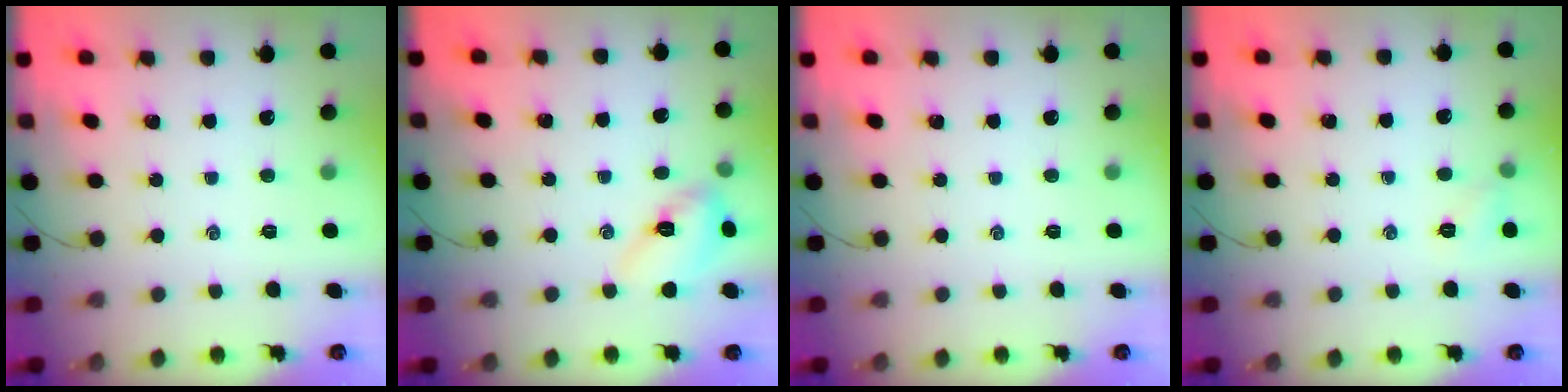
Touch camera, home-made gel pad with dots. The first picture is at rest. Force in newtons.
{"total": 7.8, "press": 7.7, "slide": 0.3}
{"total": 0.0}
{"total": 4.8, "press": 4.5, "slide": 1.4}